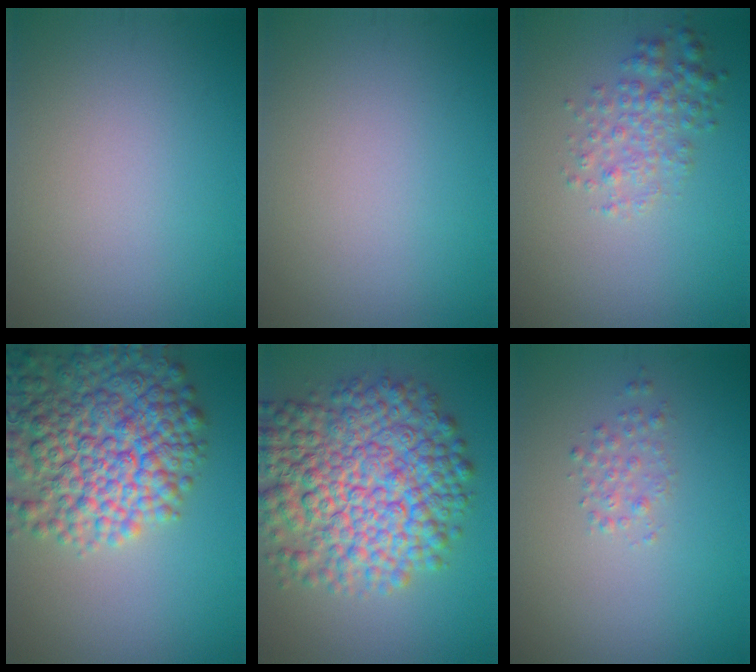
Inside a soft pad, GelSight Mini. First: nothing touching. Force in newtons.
{"total": 0.0}
{"total": 2.8, "press": 2.8, "slide": 0.1}
{"total": 10.3, "press": 10.3, "slide": 0.5}
{"total": 11.7, "press": 11.7, "slide": 0.3}
{"total": 1.3, "press": 1.3, "slide": 0.0}